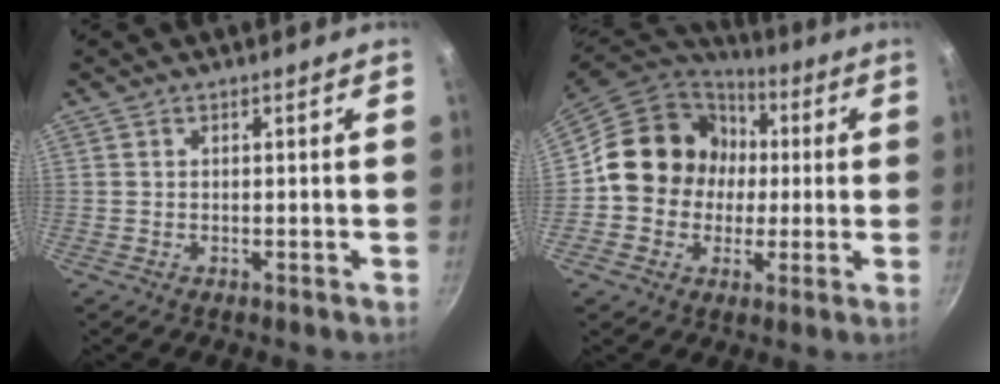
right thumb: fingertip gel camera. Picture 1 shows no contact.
{"total": 15.8, "force": [0.9, 14.4, 6.5], "torque": [-0.074, 0.030, 0.006]}